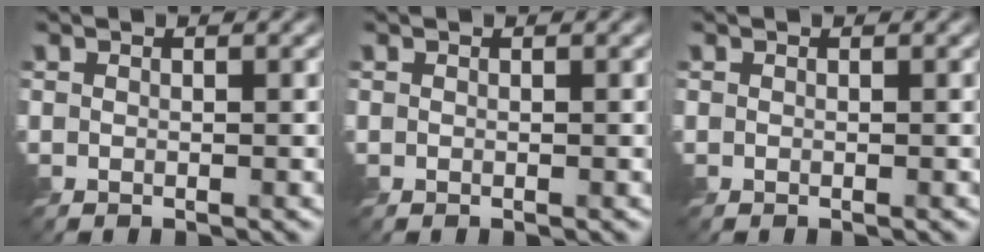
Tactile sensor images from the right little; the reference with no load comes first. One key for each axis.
{"total": 0.0}
{"total": 0.0}